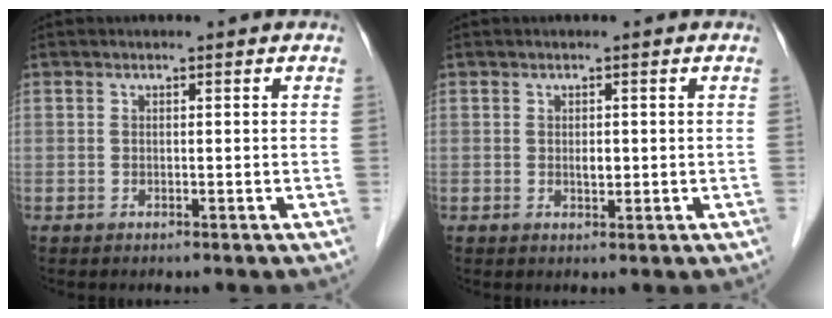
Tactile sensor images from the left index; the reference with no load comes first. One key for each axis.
{"total": 1.2, "fx": 0.1, "fy": 0.6, "fz": 1.0, "tx": -0.018, "ty": -0.001, "tz": 0.005}